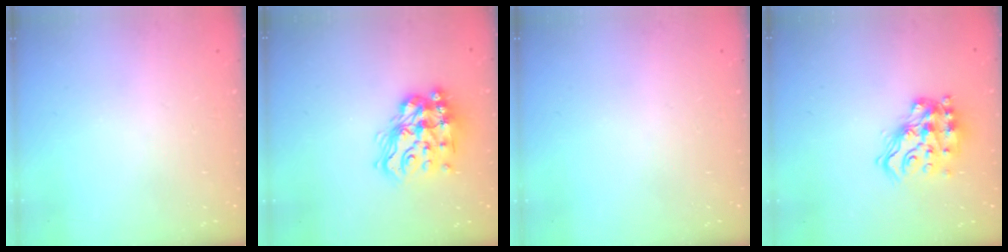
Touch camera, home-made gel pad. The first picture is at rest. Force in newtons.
{"total": 16.9, "press": 16.8, "slide": 1.5}
{"total": 0.0}
{"total": 15.1, "press": 14.9, "slide": 2.0}